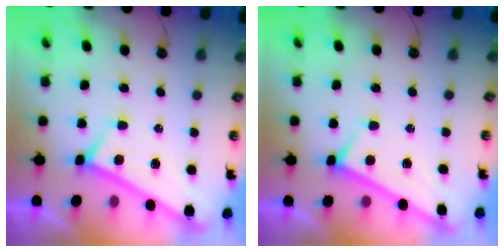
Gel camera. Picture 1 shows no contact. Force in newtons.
{"total": 3.3, "press": 3.3, "slide": 0.3}